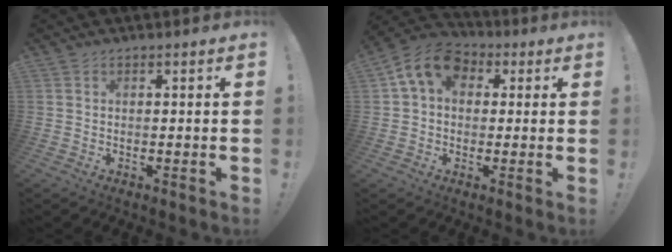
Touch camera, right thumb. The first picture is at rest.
{"total": 11.1, "force": [3.3, 8.1, 6.9], "torque": [-0.117, 0.001, 0.064]}